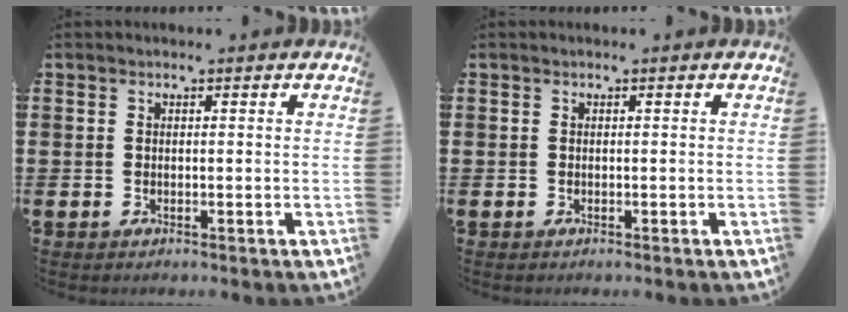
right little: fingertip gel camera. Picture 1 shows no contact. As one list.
[{"total": 0.0}]